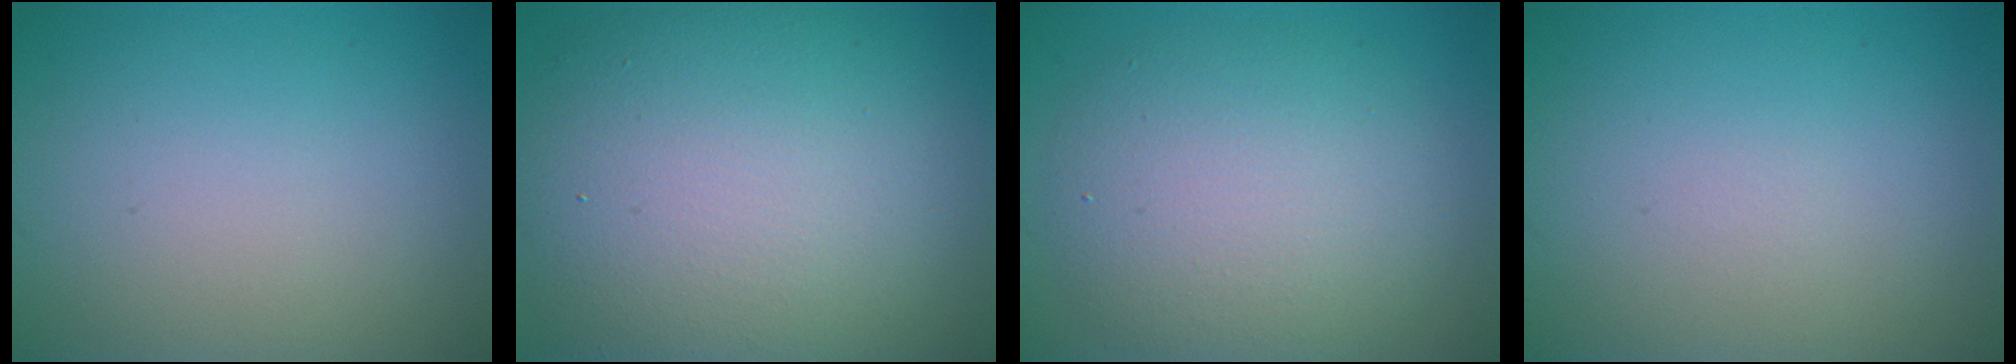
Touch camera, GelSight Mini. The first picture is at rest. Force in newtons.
{"total": 12.9, "press": 12.9, "slide": 0.5}
{"total": 6.9, "press": 6.9, "slide": 0.5}
{"total": 0.0}